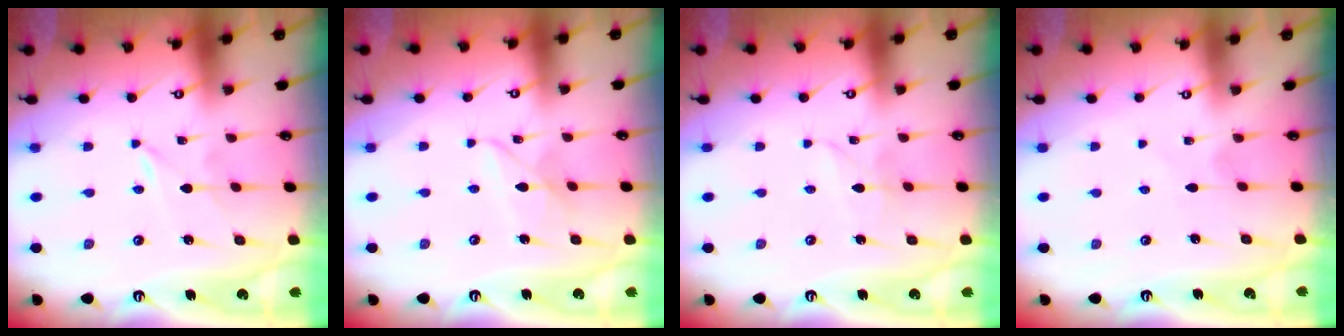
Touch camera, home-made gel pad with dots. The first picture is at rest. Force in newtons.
{"total": 6.1, "press": 6.1, "slide": 0.4}
{"total": 2.4, "press": 2.4, "slide": 0.1}
{"total": 1.7, "press": 1.7, "slide": 0.2}